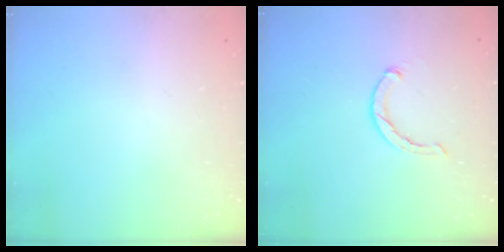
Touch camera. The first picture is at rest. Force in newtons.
{"total": 1.8, "press": 1.8, "slide": 0.4}